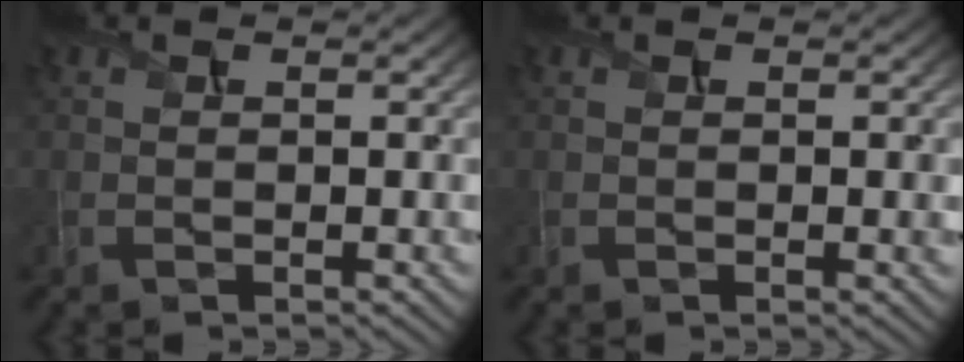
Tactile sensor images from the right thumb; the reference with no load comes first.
{"total": 0.6, "force": [-0.1, 0.1, 0.6], "torque": [-0.008, -0.005, -0.002]}